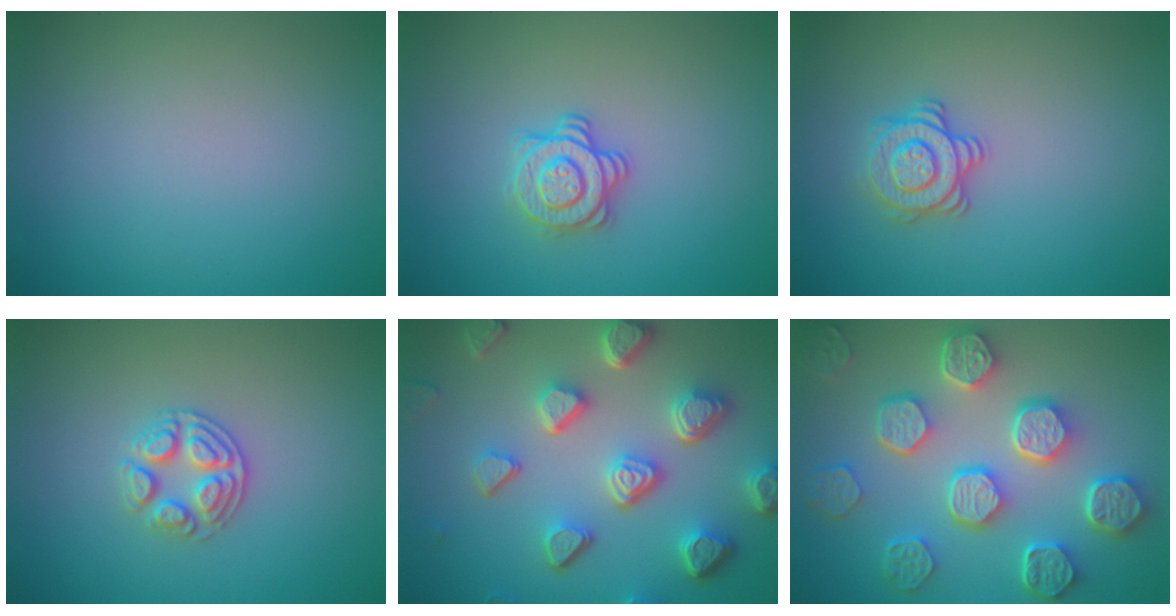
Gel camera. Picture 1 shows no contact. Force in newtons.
{"total": 2.9, "press": 2.6, "slide": 1.2}
{"total": 2.8, "press": 2.7, "slide": 0.7}
{"total": 2.9, "press": 2.7, "slide": 1.0}
{"total": 7.5, "press": 5.7, "slide": 4.9}
{"total": 8.0, "press": 6.3, "slide": 5.0}